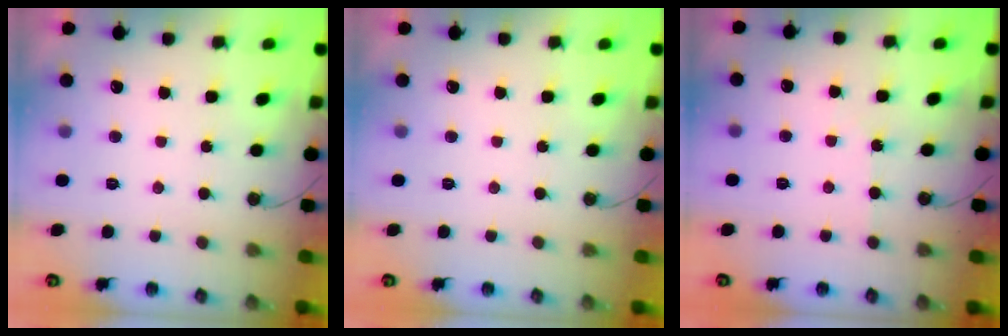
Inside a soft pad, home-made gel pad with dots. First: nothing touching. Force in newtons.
{"total": 0.0}
{"total": 3.7, "press": 3.7, "slide": 0.5}